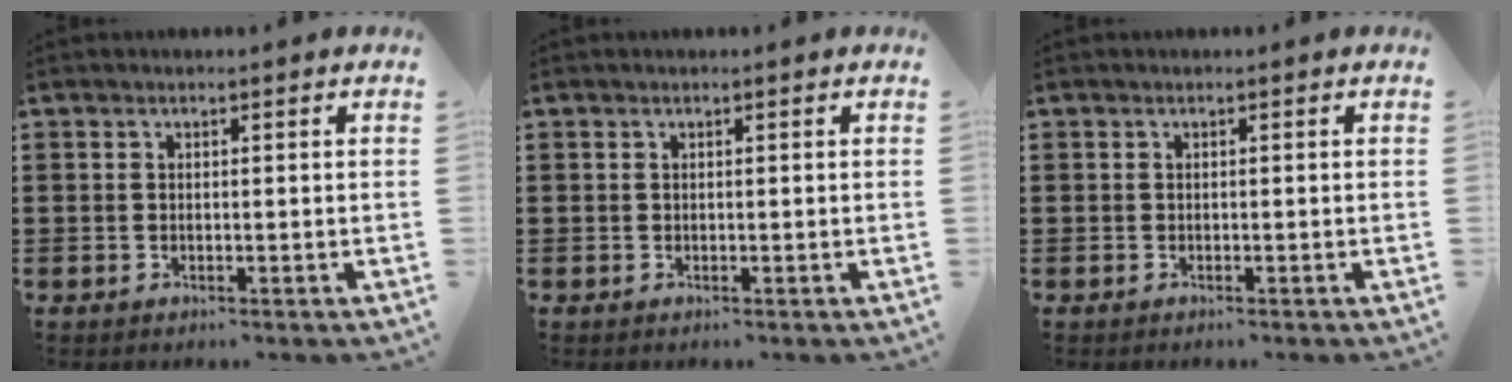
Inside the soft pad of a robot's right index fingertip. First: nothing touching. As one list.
[{"total": 0.0}, {"total": 0.0}]